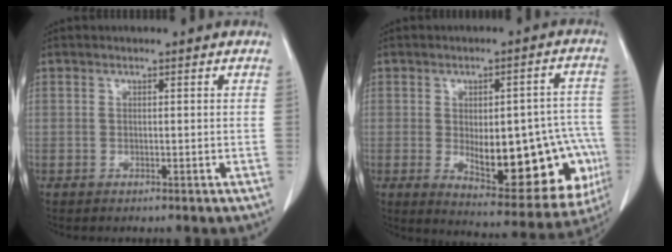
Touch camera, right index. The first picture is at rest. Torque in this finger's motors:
{"motor_torque": [1.37, -0.77, 0.58, 0.07]}